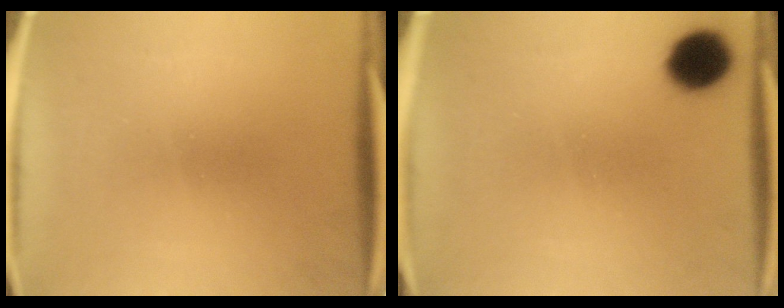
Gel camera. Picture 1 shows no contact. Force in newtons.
{"total": 9.3}